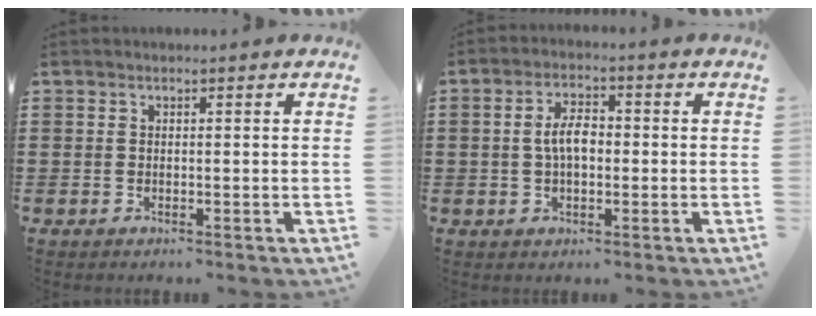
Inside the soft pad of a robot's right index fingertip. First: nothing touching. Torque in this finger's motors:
{"motor_torque": [1.45, 0.22, 0.57, 0.13]}